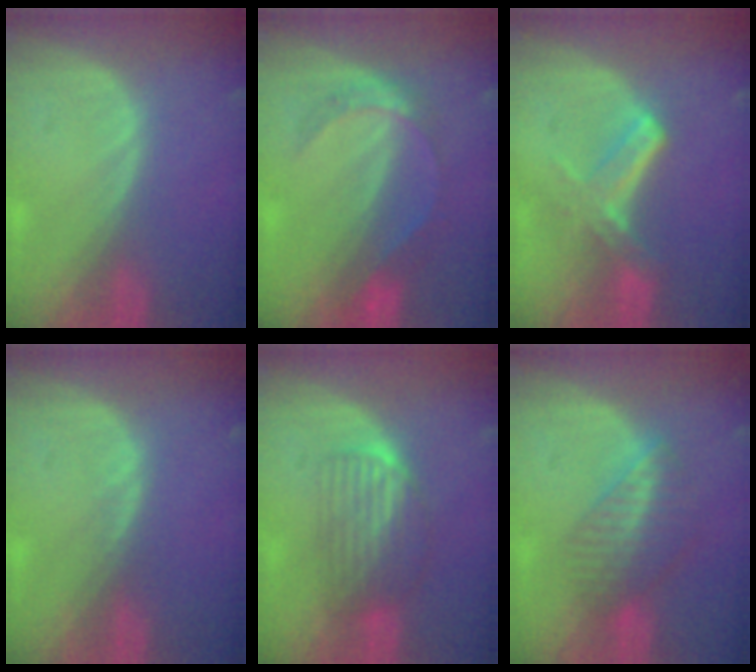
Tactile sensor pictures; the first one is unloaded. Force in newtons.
{"total": 5.4, "press": 5.0, "slide": 2.1}
{"total": 5.8, "press": 5.4, "slide": 2.1}
{"total": 0.5, "press": 0.5, "slide": 0.1}
{"total": 6.8, "press": 5.8, "slide": 3.4}
{"total": 6.8, "press": 5.9, "slide": 3.4}